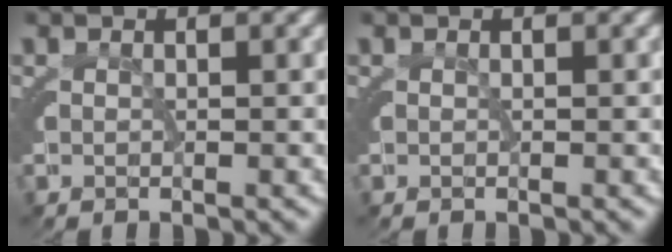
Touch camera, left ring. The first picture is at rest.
{"total": 0.0}